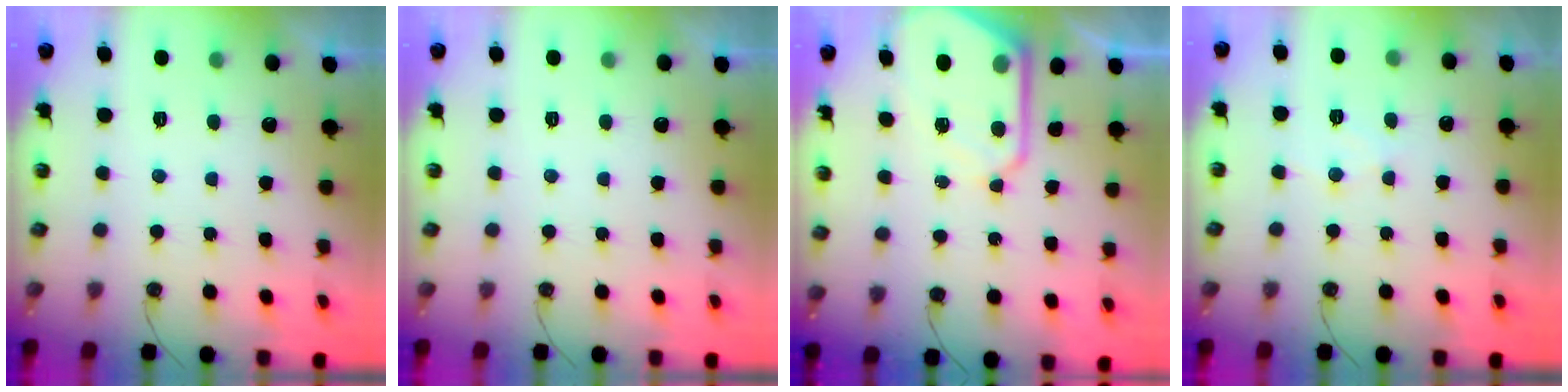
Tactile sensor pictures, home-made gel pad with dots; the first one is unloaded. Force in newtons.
{"total": 0.0}
{"total": 10.5, "press": 10.5, "slide": 0.8}
{"total": 6.4, "press": 6.4, "slide": 0.1}